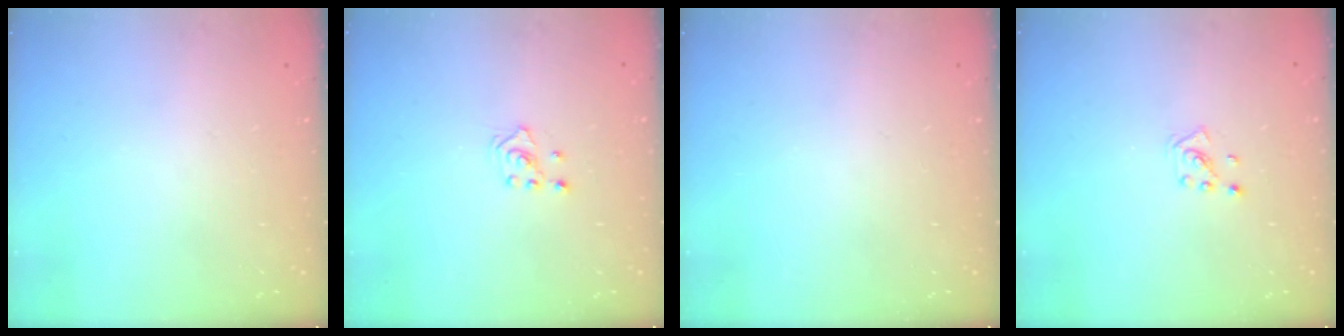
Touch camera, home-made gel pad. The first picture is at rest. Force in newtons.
{"total": 2.1, "press": 1.8, "slide": 0.9}
{"total": 0.0}
{"total": 2.1, "press": 2.0, "slide": 0.3}